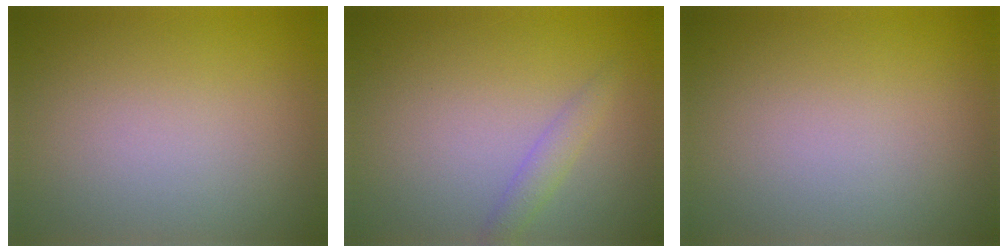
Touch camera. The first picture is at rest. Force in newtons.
{"total": 1.5, "press": 1.5, "slide": 0.0}
{"total": 0.0}